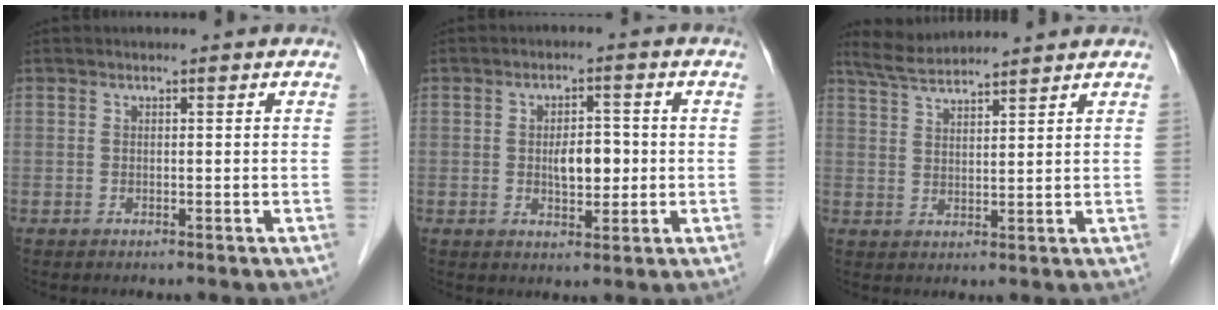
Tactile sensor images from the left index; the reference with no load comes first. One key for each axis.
{"total": 4.8, "fx": -0.2, "fy": 2.3, "fz": 4.2, "tx": -0.068, "ty": 0.002, "tz": 0.000}
{"total": 6.5, "fx": 6.2, "fy": -0.2, "fz": 1.9, "tx": -0.043, "ty": 0.028, "tz": 0.113}